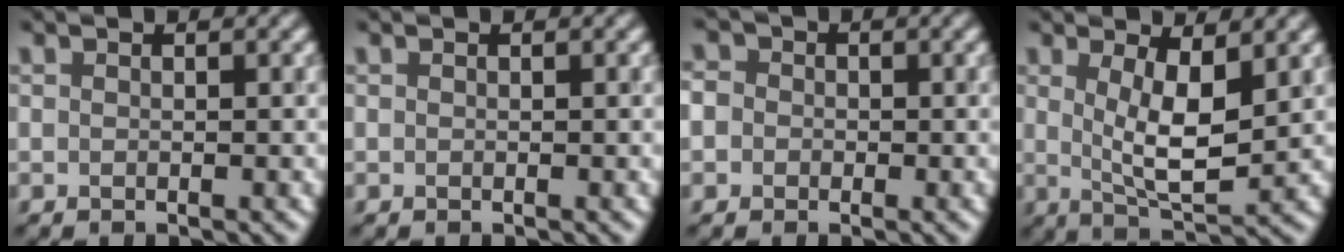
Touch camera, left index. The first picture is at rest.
{"total": 0.0}
{"total": 3.5, "force": [0.5, 3.1, 1.4], "torque": [-0.001, 0.021, -0.032]}
{"total": 5.3, "force": [1.2, 1.8, 4.8], "torque": [-0.093, -0.011, 0.026]}